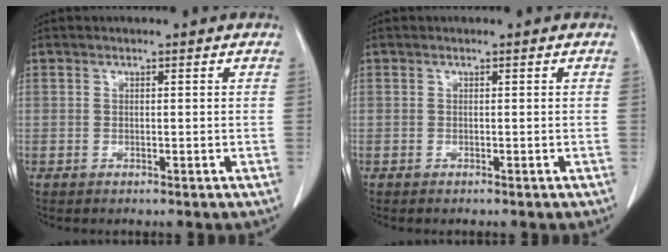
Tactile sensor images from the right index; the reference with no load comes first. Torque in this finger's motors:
{"motor_torque": [0.04, -0.05, 0.01, 0.01]}